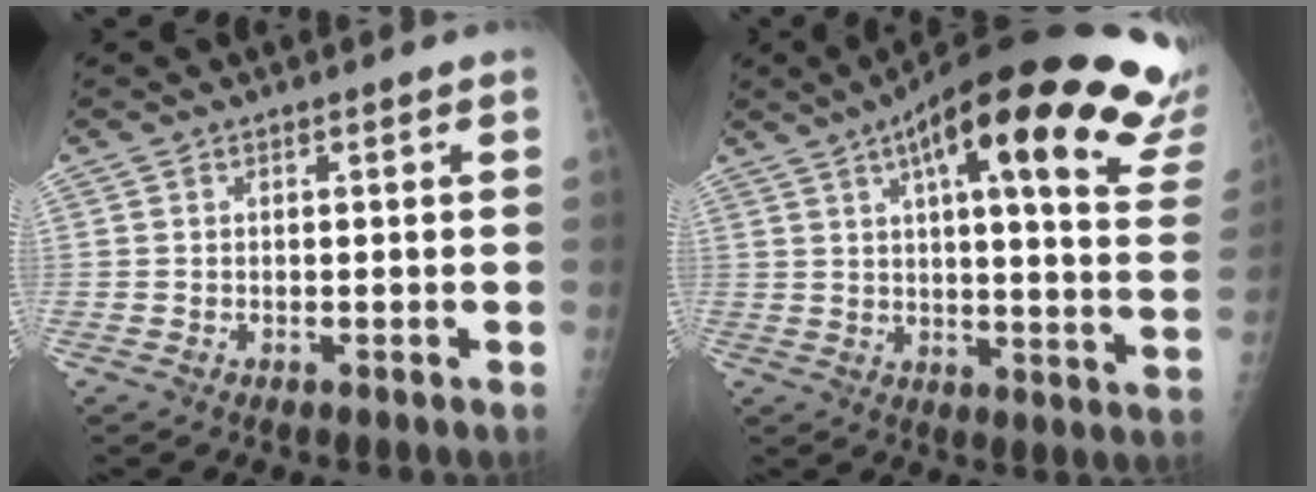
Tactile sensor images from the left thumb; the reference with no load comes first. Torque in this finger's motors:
{"motor_torque": [0.90, 0.02, 1.33, -1.45, 0.14]}